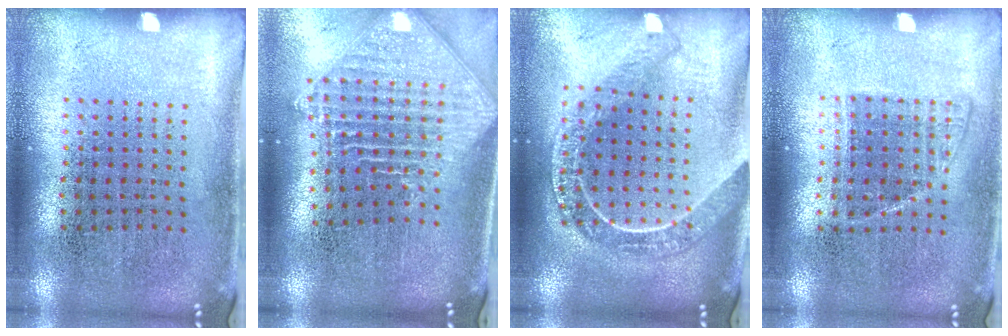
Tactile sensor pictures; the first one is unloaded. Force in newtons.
{"total": 2.3, "press": 1.8, "slide": 1.5}
{"total": 2.2, "press": 1.9, "slide": 1.1}
{"total": 1.0, "press": 0.9, "slide": 0.5}